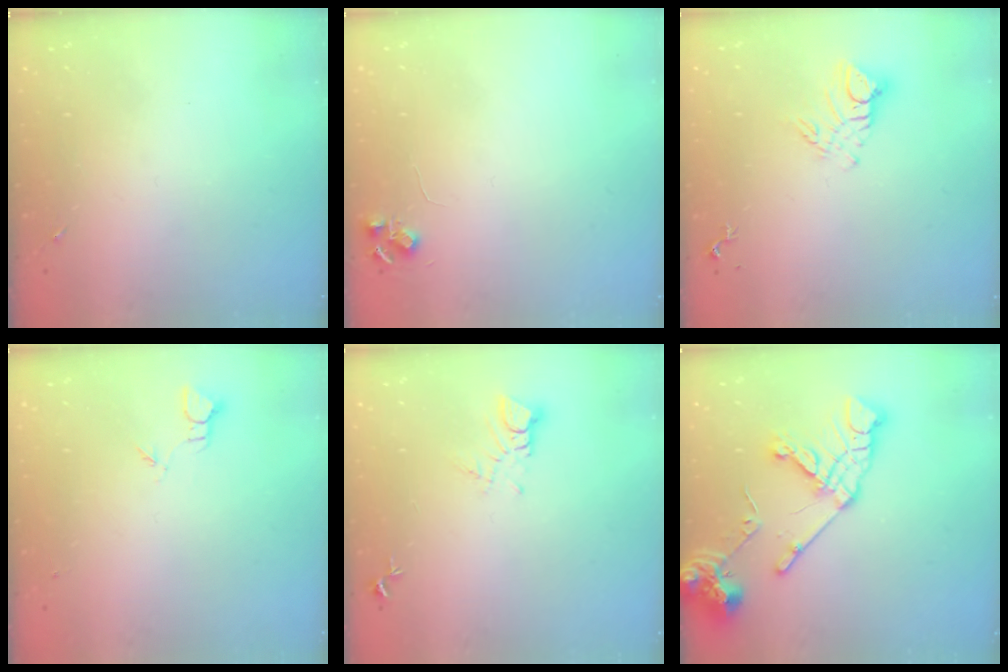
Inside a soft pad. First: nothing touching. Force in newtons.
{"total": 5.8, "press": 5.8, "slide": 0.8}
{"total": 8.7, "press": 8.6, "slide": 0.9}
{"total": 2.4, "press": 2.4, "slide": 0.2}
{"total": 3.5, "press": 3.5, "slide": 0.2}
{"total": 16.3, "press": 16.2, "slide": 2.1}